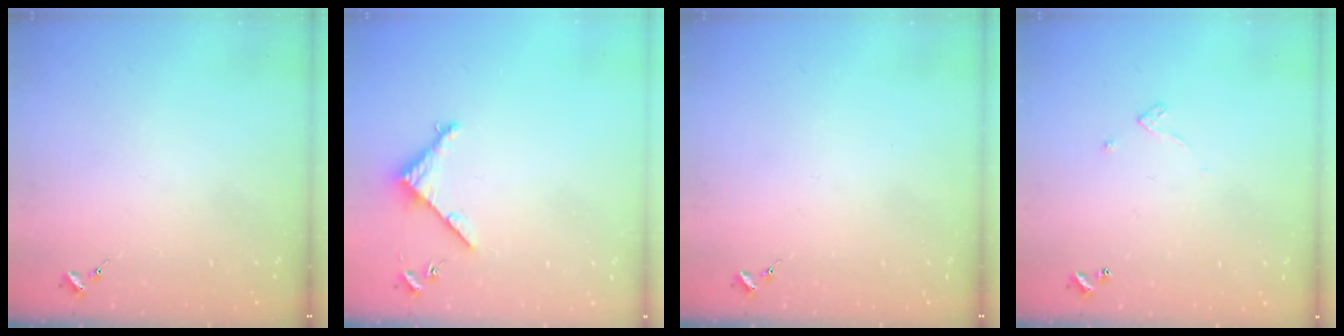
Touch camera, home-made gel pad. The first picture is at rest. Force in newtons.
{"total": 3.6, "press": 3.6, "slide": 0.3}
{"total": 0.0}
{"total": 2.6, "press": 2.6, "slide": 0.2}